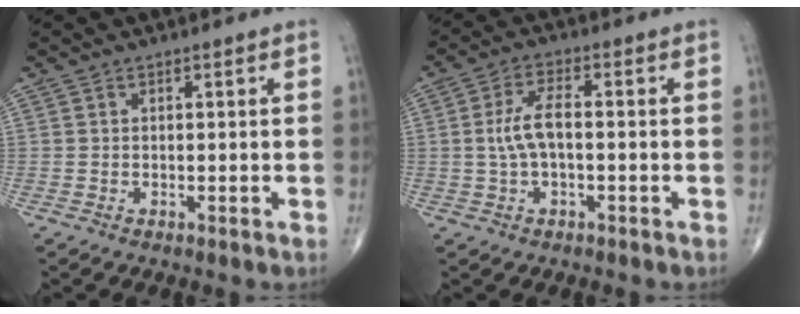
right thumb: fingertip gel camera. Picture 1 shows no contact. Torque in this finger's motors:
{"motor_torque": [-0.30, 0.36, -0.18, -0.18, 0.03]}